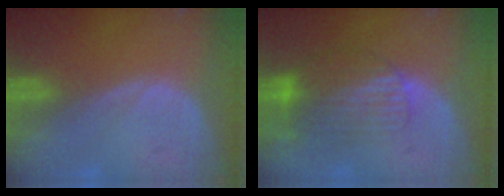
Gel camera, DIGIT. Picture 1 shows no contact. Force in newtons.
{"total": 8.4, "press": 7.1, "slide": 4.5}